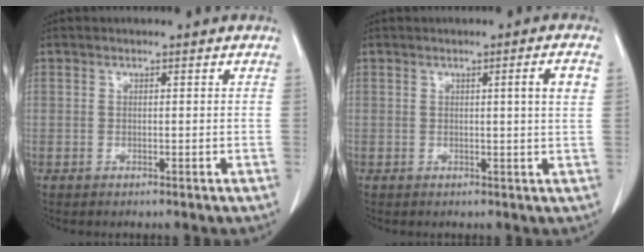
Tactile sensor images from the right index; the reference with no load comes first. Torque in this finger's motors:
{"motor_torque": [0.04, 0.02, 0.05, 0.03]}